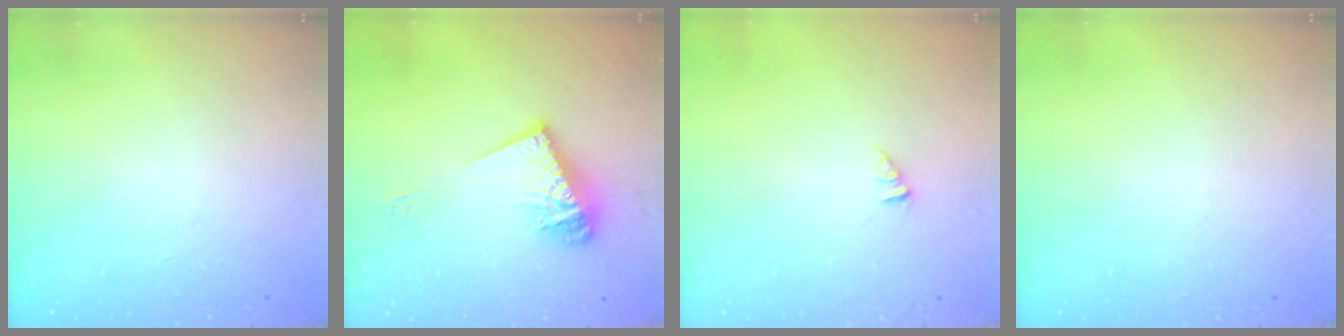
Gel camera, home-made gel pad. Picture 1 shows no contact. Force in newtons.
{"total": 12.6, "press": 12.5, "slide": 1.5}
{"total": 0.0}
{"total": 0.0}